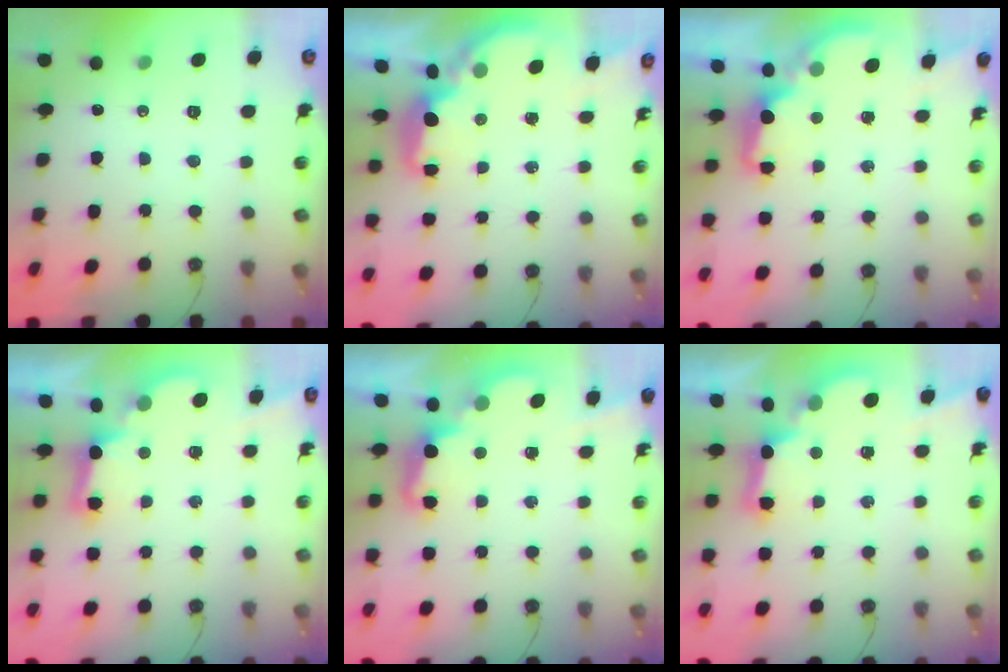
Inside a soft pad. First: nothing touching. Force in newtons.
{"total": 3.6, "press": 3.6, "slide": 0.4}
{"total": 2.0, "press": 1.9, "slide": 0.8}
{"total": 2.4, "press": 2.3, "slide": 0.7}
{"total": 2.4, "press": 2.3, "slide": 0.5}
{"total": 2.9, "press": 2.8, "slide": 0.9}